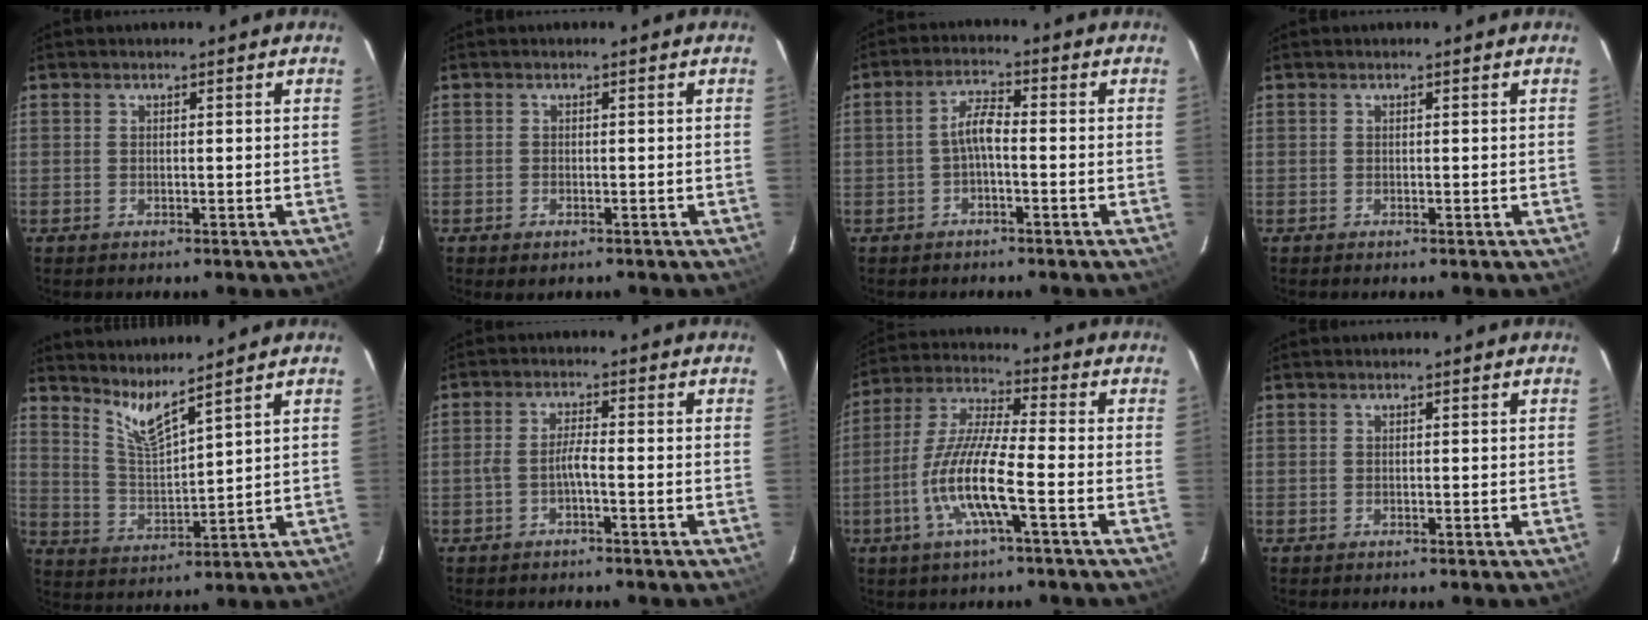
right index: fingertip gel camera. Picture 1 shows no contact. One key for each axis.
{"total": 1.5, "fx": -1.0, "fy": 0.9, "fz": 0.8, "tx": -0.014, "ty": -0.005, "tz": -0.015}
{"total": 3.7, "fx": -1.2, "fy": 1.0, "fz": 3.3, "tx": -0.070, "ty": 0.013, "tz": -0.026}
{"total": 0.0}
{"total": 6.5, "fx": 5.6, "fy": -0.3, "fz": 3.2, "tx": -0.066, "ty": -0.018, "tz": 0.116}
{"total": 2.6, "fx": -1.4, "fy": 0.1, "fz": 2.1, "tx": -0.049, "ty": 0.007, "tz": -0.028}
{"total": 12.0, "fx": -4.2, "fy": 1.2, "fz": 11.1, "tx": -0.234, "ty": -0.001, "tz": -0.086}
{"total": 0.0}